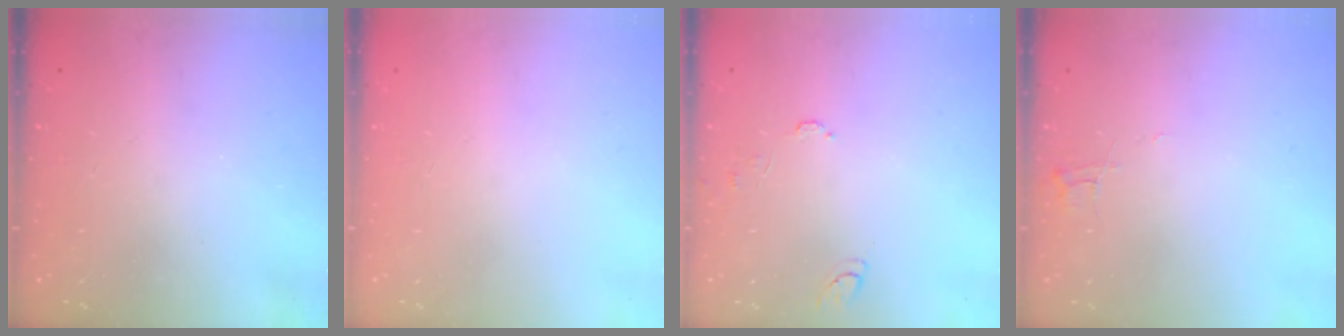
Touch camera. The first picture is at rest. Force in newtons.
{"total": 0.0}
{"total": 6.0, "press": 5.9, "slide": 0.6}
{"total": 3.5, "press": 3.5, "slide": 0.2}